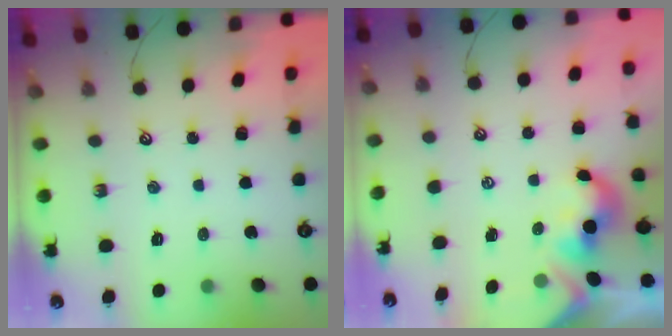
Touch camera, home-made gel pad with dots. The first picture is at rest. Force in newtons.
{"total": 1.8, "press": 1.7, "slide": 0.5}